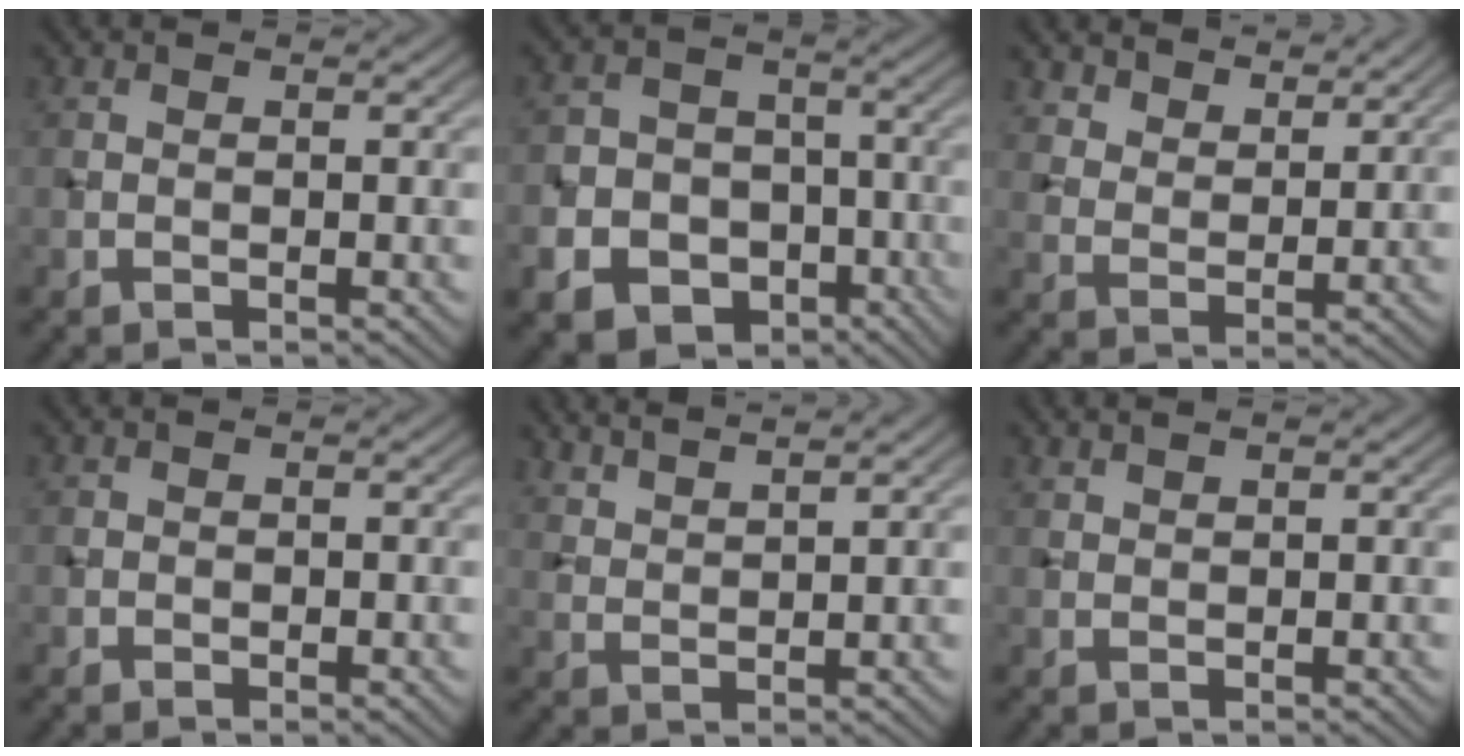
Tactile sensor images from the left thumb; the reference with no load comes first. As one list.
[{"total": 12.9, "force": [-5.9, 10.9, 3.8], "torque": [-0.106, -0.045, -0.110]}, {"total": 5.8, "force": [4.9, 2.4, 1.9], "torque": [-0.051, -0.022, 0.115]}, {"total": 0.7, "force": [-0.1, 0.7, 0.3], "torque": [0.000, -0.004, -0.004]}, {"total": 4.3, "force": [3.8, 0.7, 2.0], "torque": [-0.025, 0.005, 0.067]}, {"total": 1.1, "force": [1.0, 0.2, 0.3], "torque": [-0.013, 0.003, 0.023]}]